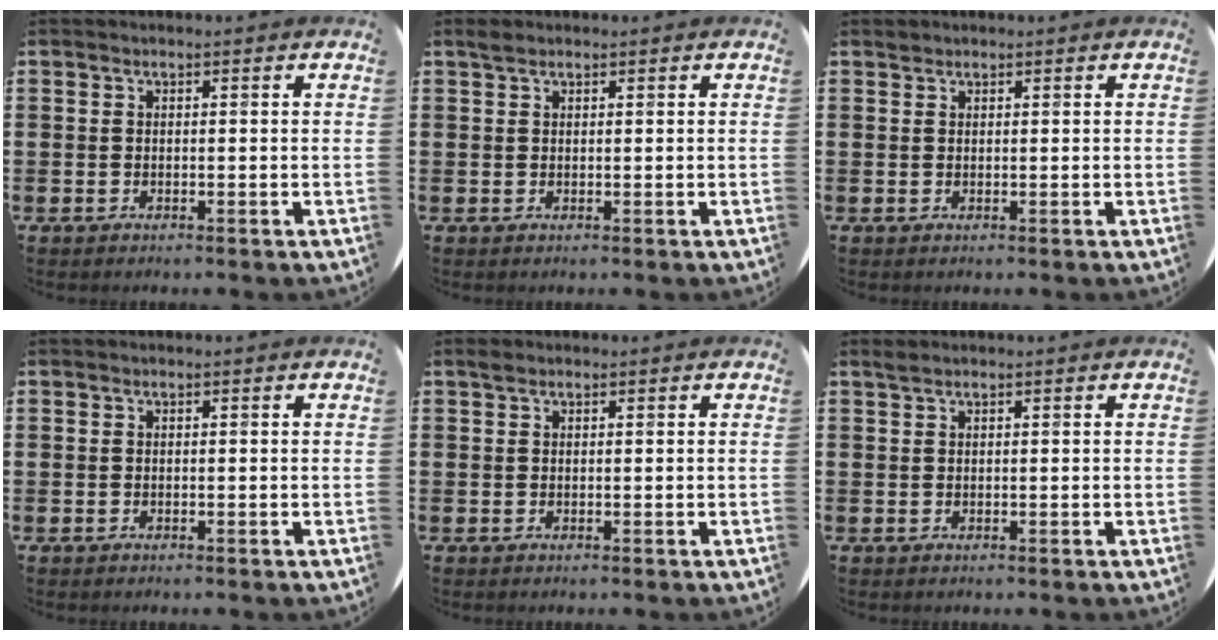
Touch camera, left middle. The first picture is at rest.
{"total": 1.0, "force": [0.8, 0.4, 0.3], "torque": [0.001, 0.000, 0.014]}
{"total": 0.5, "force": [0.5, 0.1, -0.1], "torque": [0.002, 0.004, 0.009]}
{"total": 0.0}
{"total": 0.6, "force": [0.5, 0.3, 0.2], "torque": [0.004, 0.000, 0.008]}
{"total": 0.6, "force": [0.6, 0.0, 0.2], "torque": [-0.005, 0.000, 0.011]}